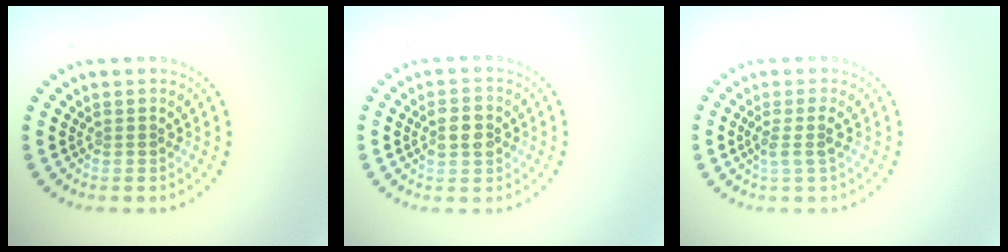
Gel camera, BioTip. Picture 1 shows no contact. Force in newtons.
{"total": 2.9, "press": 2.9, "slide": 0.1}
{"total": 1.9, "press": 1.5, "slide": 1.2}